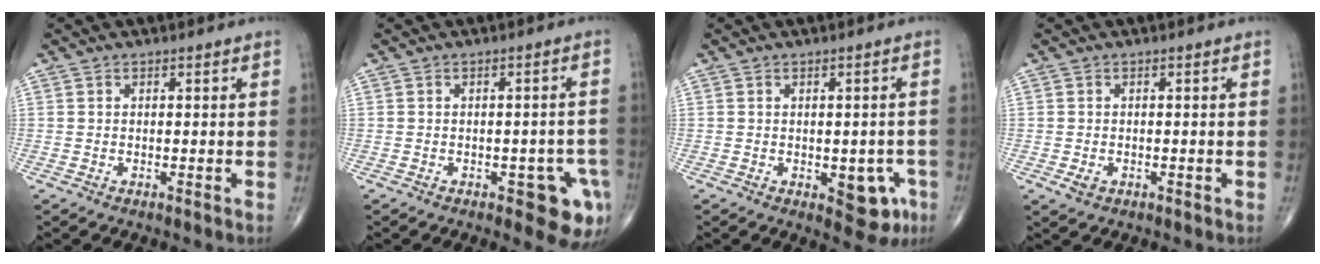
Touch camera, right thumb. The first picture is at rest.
{"total": 8.1, "force": [-3.5, 3.4, 6.4], "torque": [-0.045, 0.009, -0.038]}
{"total": 7.1, "force": [-2.4, 3.7, 5.6], "torque": [-0.035, 0.006, -0.020]}
{"total": 1.7, "force": [-0.6, 1.3, 1.0], "torque": [-0.015, 0.001, -0.006]}